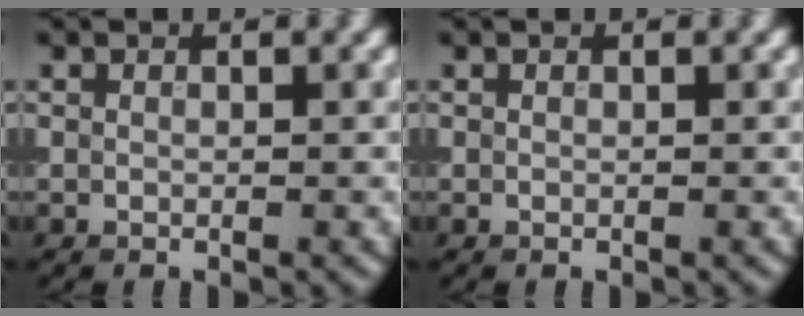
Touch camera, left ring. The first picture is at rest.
{"total": 0.0}